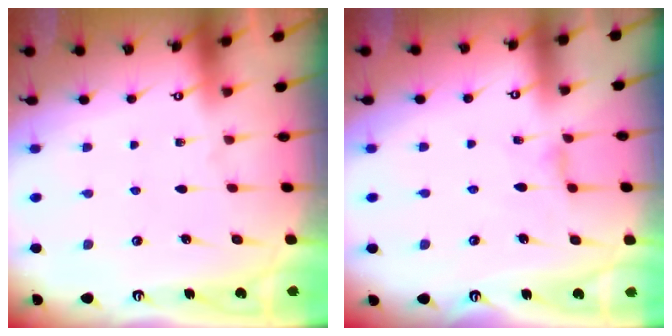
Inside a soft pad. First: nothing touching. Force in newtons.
{"total": 2.3, "press": 2.2, "slide": 0.4}